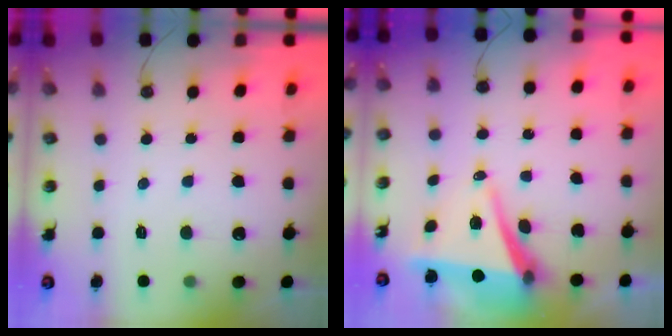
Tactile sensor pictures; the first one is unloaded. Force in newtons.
{"total": 7.9, "press": 6.7, "slide": 4.2}